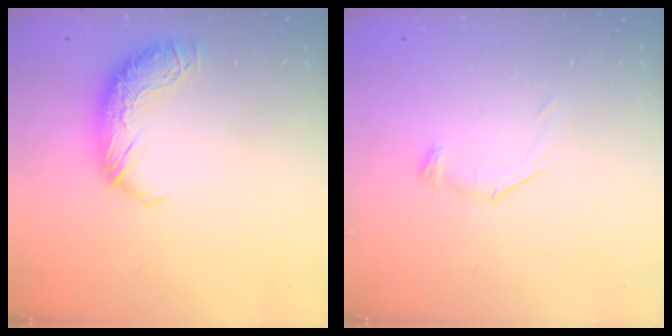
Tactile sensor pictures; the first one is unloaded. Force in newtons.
{"total": 6.9, "press": 6.8, "slide": 1.1}